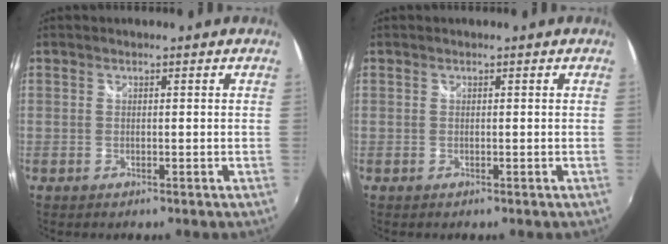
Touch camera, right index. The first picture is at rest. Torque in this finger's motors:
{"motor_torque": [0.00, 0.00, 0.00, 0.00]}